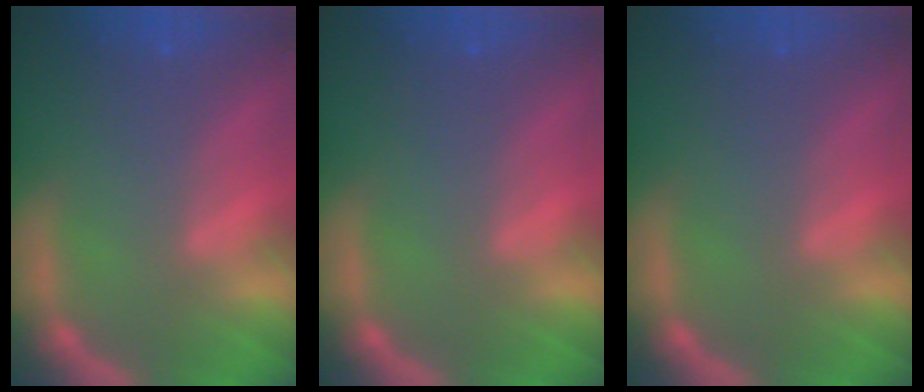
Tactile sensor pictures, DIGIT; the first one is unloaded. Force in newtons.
{"total": 0.0}
{"total": 0.0}